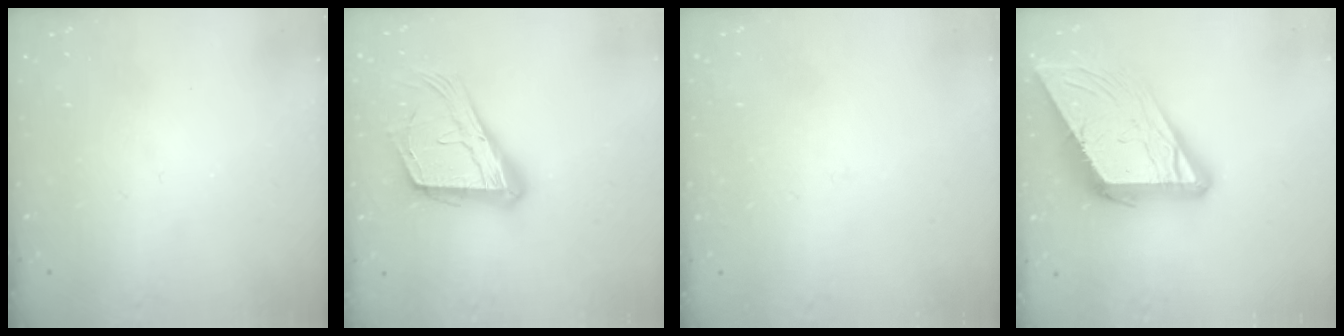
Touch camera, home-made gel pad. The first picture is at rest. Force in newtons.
{"total": 18.8, "press": 18.5, "slide": 3.2}
{"total": 0.9, "press": 0.9, "slide": 0.1}
{"total": 19.3, "press": 19.2, "slide": 2.3}